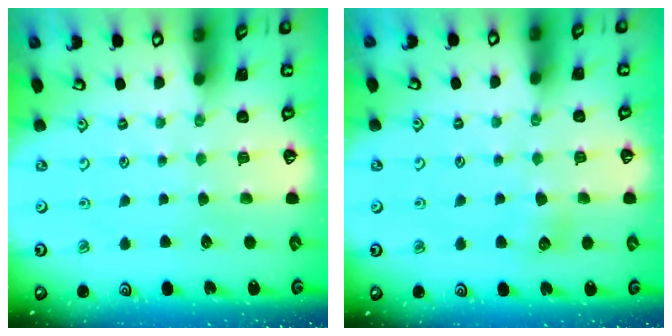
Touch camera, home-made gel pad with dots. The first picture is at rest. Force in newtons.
{"total": 5.7, "press": 5.6, "slide": 0.8}